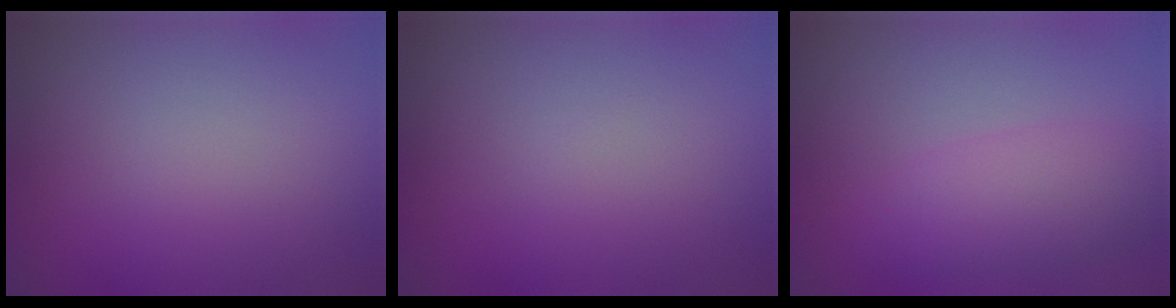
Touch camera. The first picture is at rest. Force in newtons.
{"total": 0.0}
{"total": 3.8, "press": 3.8, "slide": 0.1}